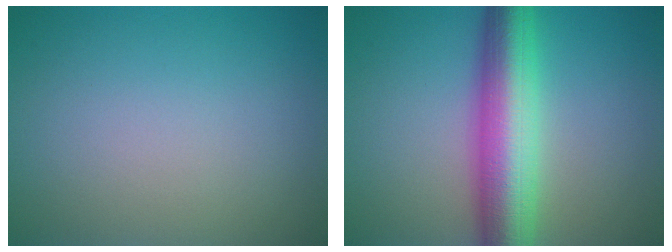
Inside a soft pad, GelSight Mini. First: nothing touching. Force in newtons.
{"total": 8.9, "press": 8.9, "slide": 0.2}